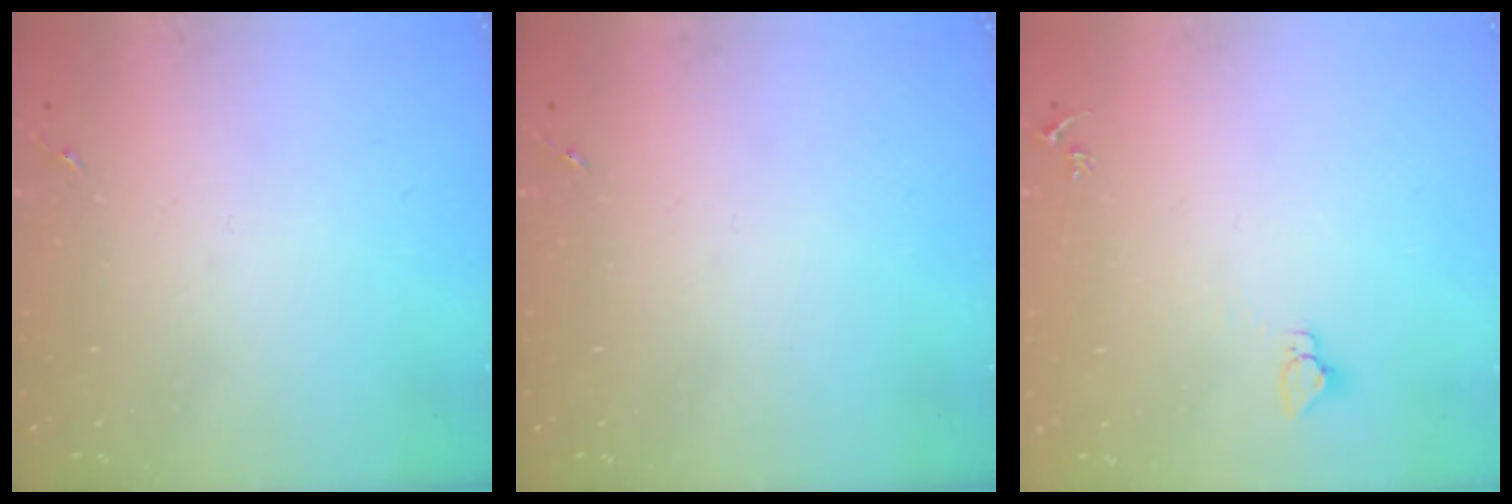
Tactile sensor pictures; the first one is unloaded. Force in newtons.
{"total": 0.0}
{"total": 2.9, "press": 2.9, "slide": 0.1}